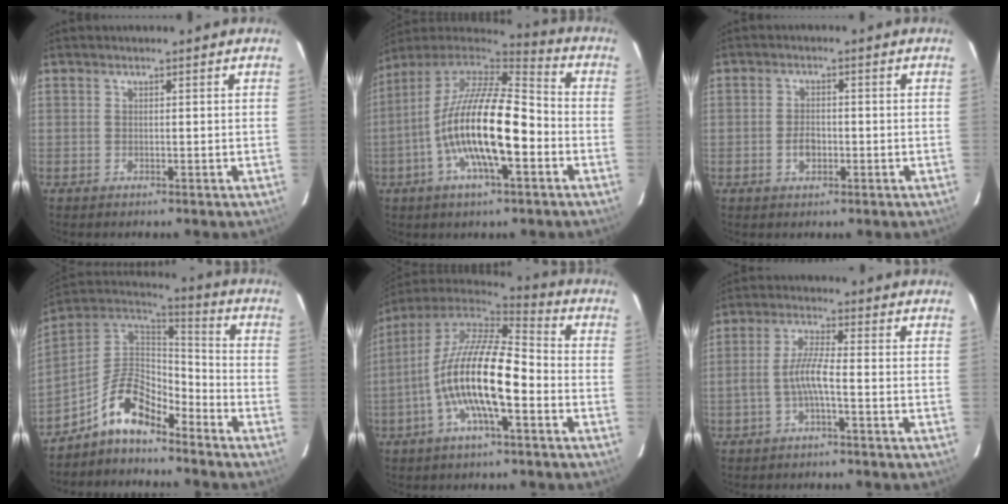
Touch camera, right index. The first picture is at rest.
{"total": 19.1, "force": [-5.1, 5.8, 17.5], "torque": [-0.322, -0.012, -0.102]}
{"total": 3.2, "force": [-1.0, 2.1, 2.3], "torque": [-0.043, 0.003, -0.015]}
{"total": 11.8, "force": [-8.3, 4.7, 6.9], "torque": [-0.152, 0.030, -0.167]}
{"total": 16.8, "force": [-4.8, 4.7, 15.4], "torque": [-0.282, -0.008, -0.096]}
{"total": 4.9, "force": [-1.8, 0.3, 4.6], "torque": [-0.101, 0.008, -0.034]}